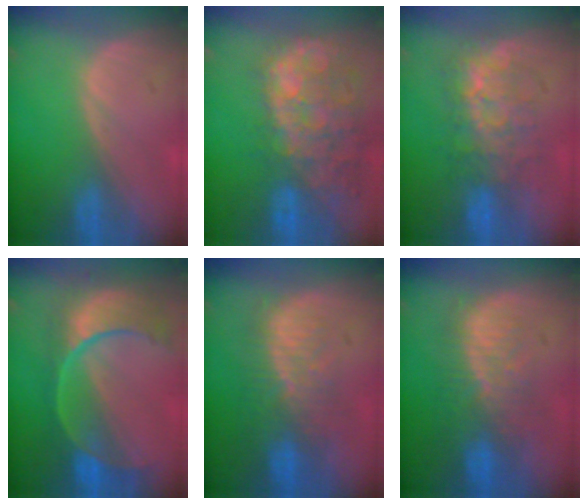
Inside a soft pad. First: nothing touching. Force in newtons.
{"total": 14.1, "press": 11.6, "slide": 8.0}
{"total": 7.8, "press": 7.6, "slide": 1.5}
{"total": 11.1, "press": 9.4, "slide": 5.9}
{"total": 10.0, "press": 8.5, "slide": 5.2}
{"total": 10.0, "press": 8.5, "slide": 5.2}